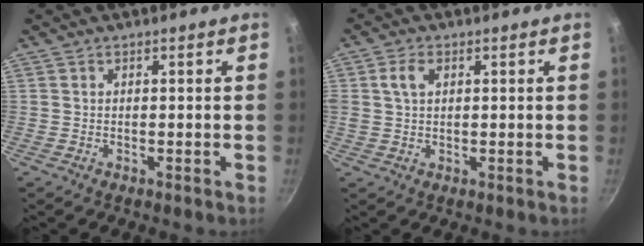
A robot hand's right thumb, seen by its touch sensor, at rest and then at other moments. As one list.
[{"total": 3.9, "force": [1.2, 2.6, 2.7], "torque": [-0.042, 0.003, 0.020]}]